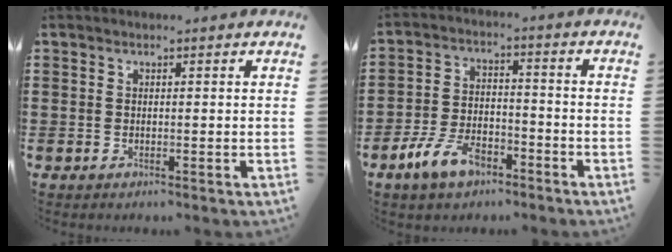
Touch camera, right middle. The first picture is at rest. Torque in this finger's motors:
{"motor_torque": [2.14, 0.00, 0.18, 0.06]}